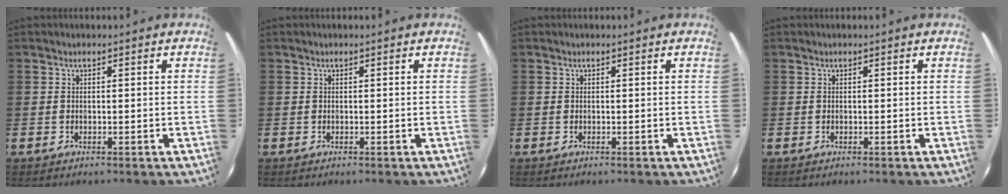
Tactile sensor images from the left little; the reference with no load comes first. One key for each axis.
{"total": 0.0}
{"total": 0.0}
{"total": 0.0}